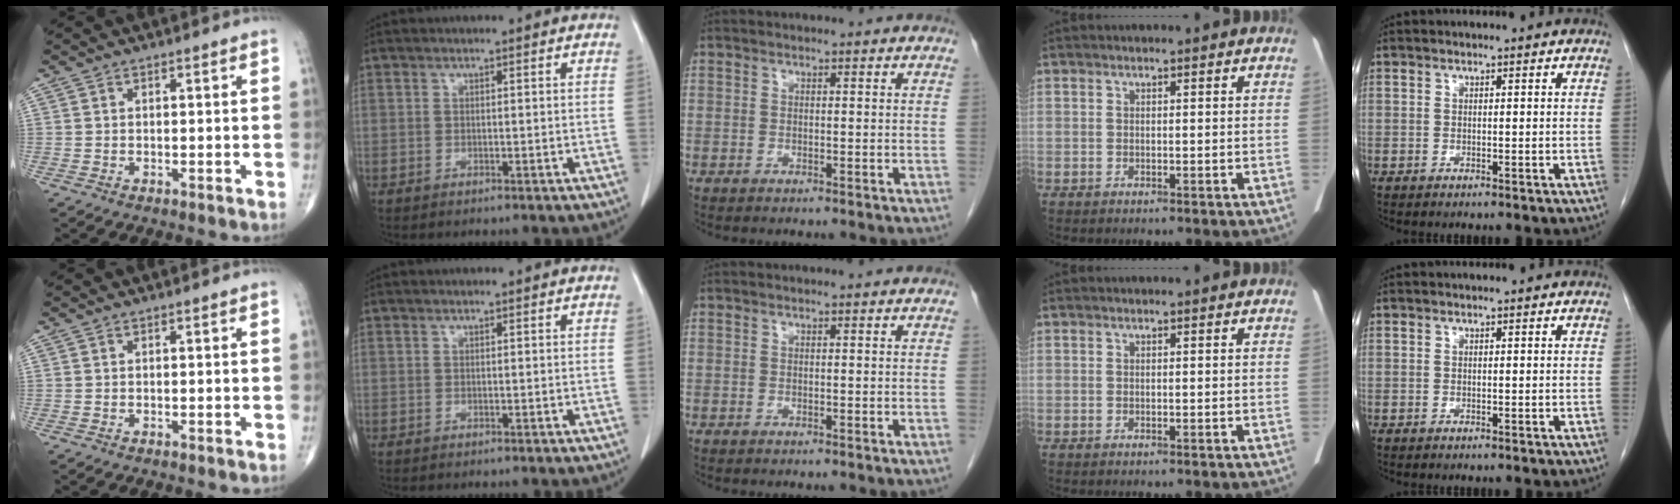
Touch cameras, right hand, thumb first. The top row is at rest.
{}